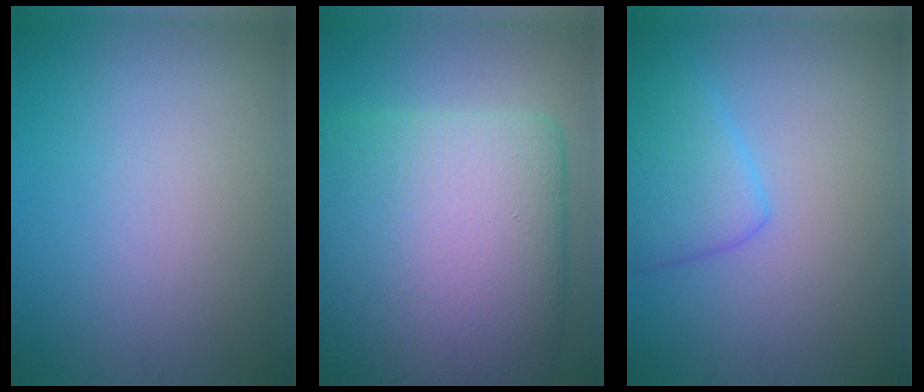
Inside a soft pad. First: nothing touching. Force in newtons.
{"total": 19.1, "press": 19.1, "slide": 0.4}
{"total": 3.8, "press": 3.8, "slide": 0.1}